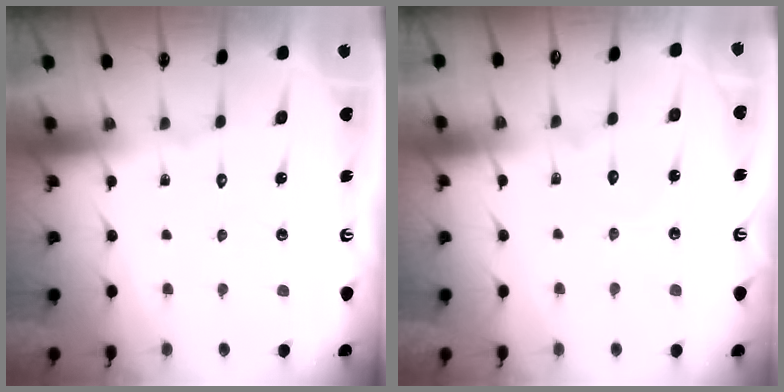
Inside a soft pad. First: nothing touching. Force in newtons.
{"total": 3.5, "press": 3.5, "slide": 0.2}